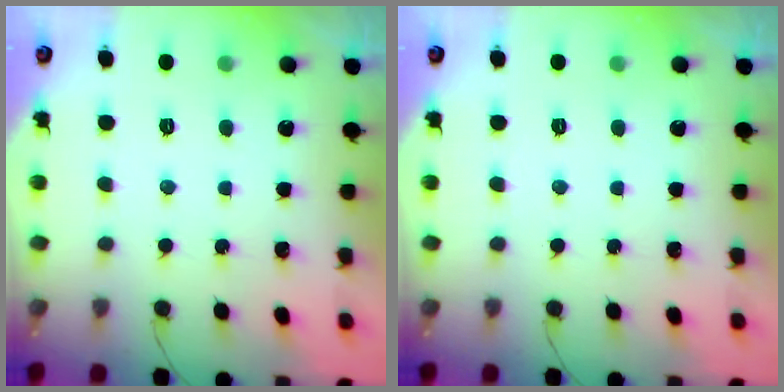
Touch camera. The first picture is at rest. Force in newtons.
{"total": 0.0}